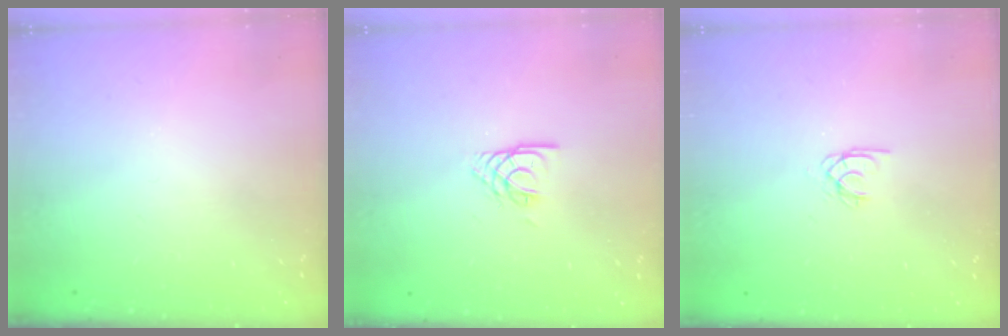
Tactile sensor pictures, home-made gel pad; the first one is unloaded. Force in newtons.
{"total": 3.7, "press": 3.7, "slide": 0.3}
{"total": 1.7, "press": 1.7, "slide": 0.1}